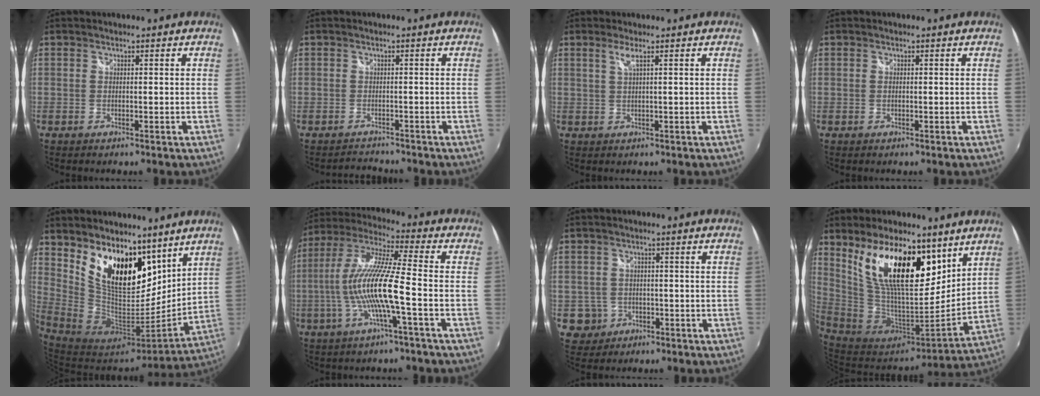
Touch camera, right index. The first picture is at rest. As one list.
[{"total": 2.5, "force": [-2.2, 1.1, -0.4], "torque": [-0.002, 0.008, -0.039]}, {"total": 1.9, "force": [0.9, -0.4, 1.6], "torque": [-0.031, -0.002, 0.019]}, {"total": 0.5, "force": [0.1, 0.2, 0.5], "torque": [-0.010, 0.000, 0.000]}, {"total": 16.4, "force": [9.7, 8.1, 10.5], "torque": [-0.182, -0.004, 0.178]}, {"total": 14.6, "force": [-3.6, 0.6, 14.1], "torque": [-0.267, -0.002, -0.068]}, {"total": 5.1, "force": [-1.1, 5.0, 0.4], "torque": [-0.018, 0.013, -0.008]}, {"total": 19.6, "force": [10.1, 8.3, 14.5], "torque": [-0.260, 0.008, 0.187]}]